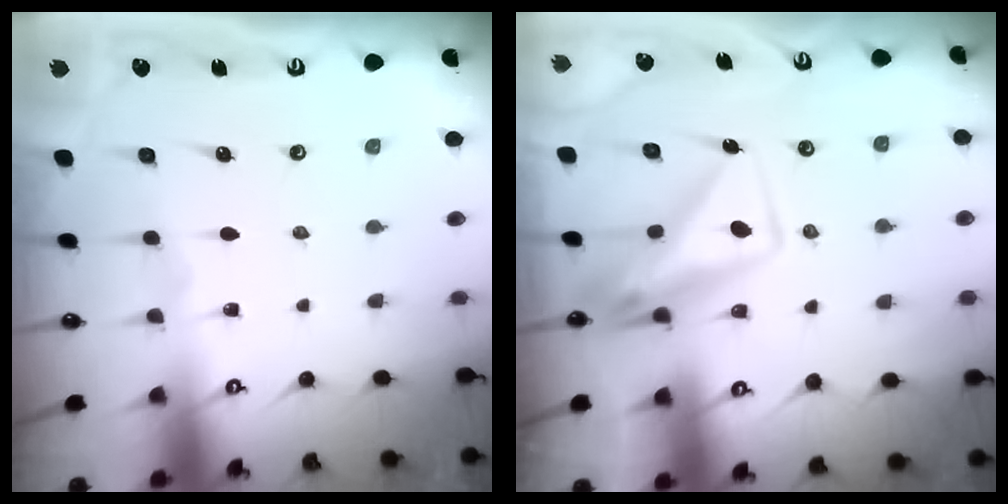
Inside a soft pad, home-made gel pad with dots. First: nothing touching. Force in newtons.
{"total": 10.2, "press": 10.1, "slide": 0.9}